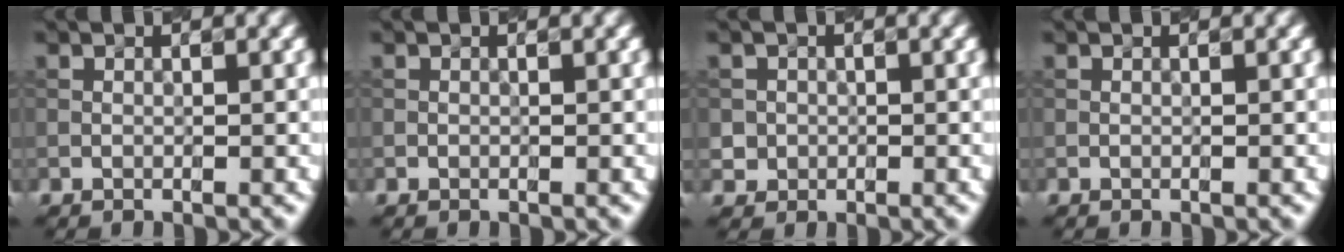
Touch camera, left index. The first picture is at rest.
{"total": 0.0}
{"total": 1.4, "force": [-0.1, 1.4, 0.0], "torque": [0.013, -0.004, 0.001]}
{"total": 0.0}